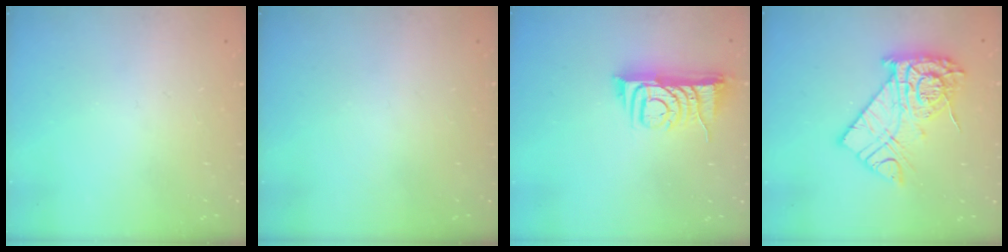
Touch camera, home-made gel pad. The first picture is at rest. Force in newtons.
{"total": 0.0}
{"total": 8.0, "press": 8.0, "slide": 0.4}
{"total": 15.9, "press": 15.8, "slide": 1.4}